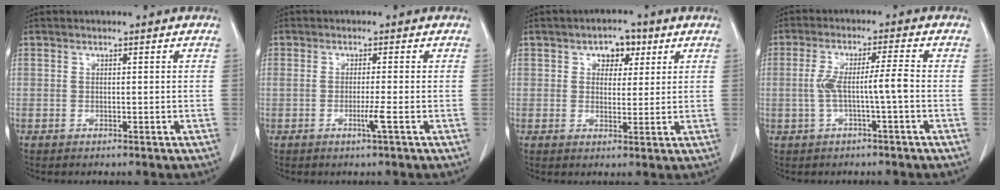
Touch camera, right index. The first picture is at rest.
{"total": 2.1, "force": [-0.7, -0.6, 1.9], "torque": [-0.033, -0.004, -0.011]}
{"total": 4.4, "force": [2.0, 2.8, 2.7], "torque": [-0.033, 0.011, 0.030]}
{"total": 5.5, "force": [-0.9, -0.3, 5.4], "torque": [-0.103, 0.018, -0.012]}